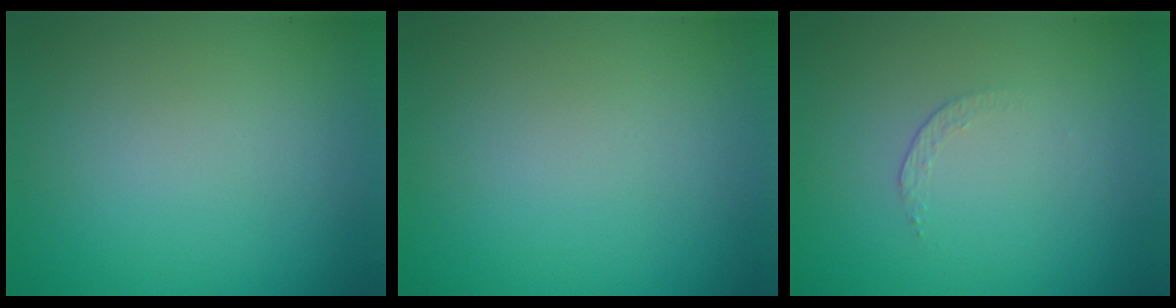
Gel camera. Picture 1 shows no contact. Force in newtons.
{"total": 0.0}
{"total": 0.7, "press": 0.4, "slide": 0.6}